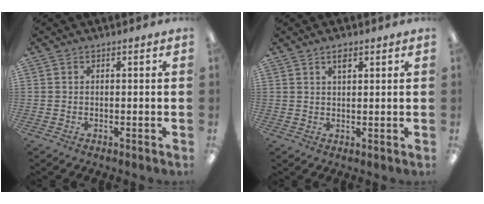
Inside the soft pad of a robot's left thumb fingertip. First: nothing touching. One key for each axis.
{"total": 2.3, "fx": 1.6, "fy": 0.8, "fz": 1.4, "tx": -0.024, "ty": -0.001, "tz": 0.026}